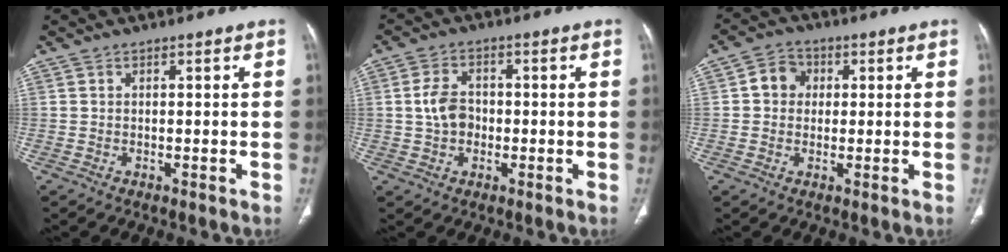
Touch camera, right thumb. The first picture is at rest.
{"total": 5.6, "force": [-0.3, 4.2, 3.8], "torque": [-0.066, 0.012, -0.010]}
{"total": 5.2, "force": [0.8, 4.6, 2.3], "torque": [-0.017, 0.010, 0.005]}